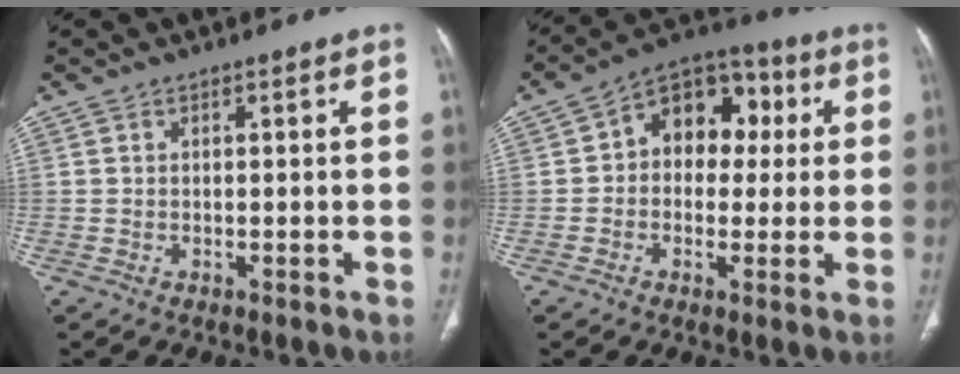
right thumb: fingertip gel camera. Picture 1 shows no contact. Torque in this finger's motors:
{"motor_torque": [0.08, 0.13, -0.12, 0.14, 0.11]}